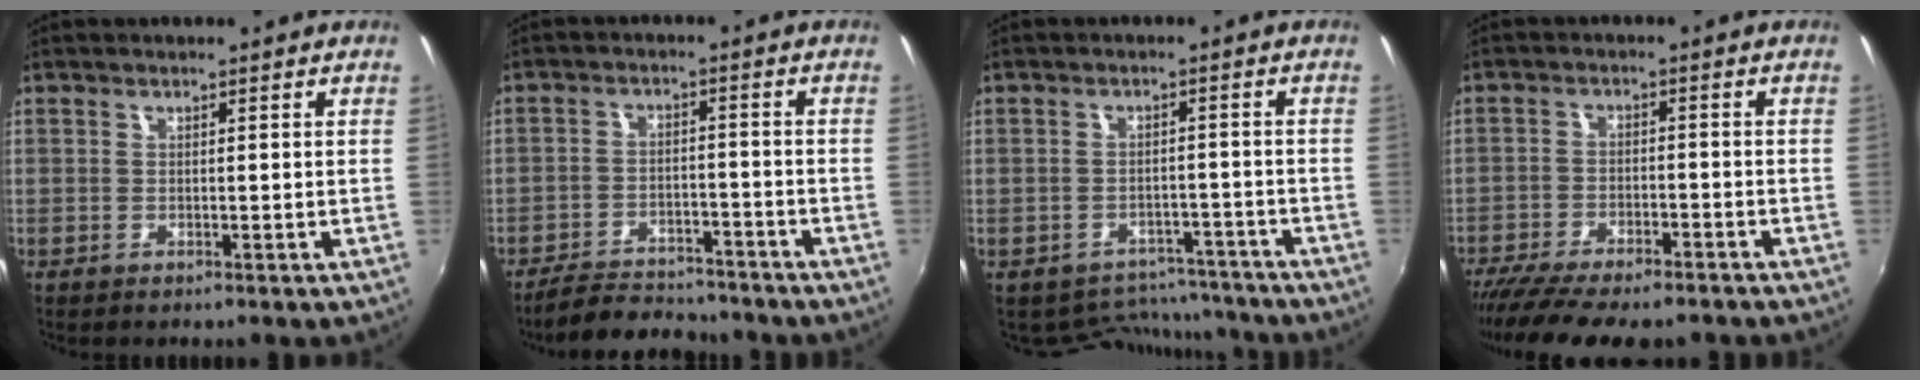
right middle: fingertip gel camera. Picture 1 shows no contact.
{"total": 10.8, "force": [-9.8, 3.3, 3.3], "torque": [-0.090, 0.003, -0.144]}
{"total": 8.8, "force": [-7.5, 4.5, 0.9], "torque": [-0.019, 0.028, -0.086]}
{"total": 15.0, "force": [-12.5, 3.7, 7.5], "torque": [-0.156, -0.046, -0.194]}